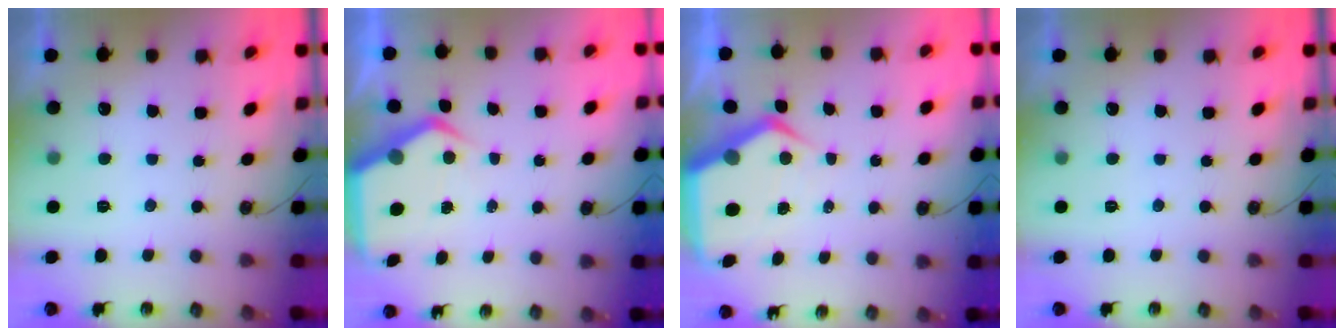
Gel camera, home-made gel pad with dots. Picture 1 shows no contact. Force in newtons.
{"total": 5.7, "press": 5.7, "slide": 0.6}
{"total": 8.4, "press": 8.3, "slide": 1.2}
{"total": 0.0}